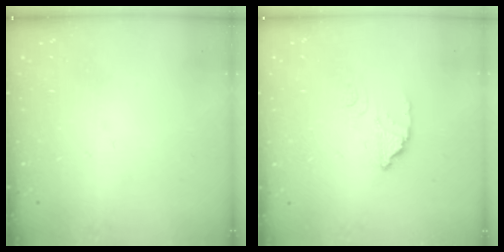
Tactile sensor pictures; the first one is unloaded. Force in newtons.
{"total": 2.5, "press": 2.5, "slide": 0.1}